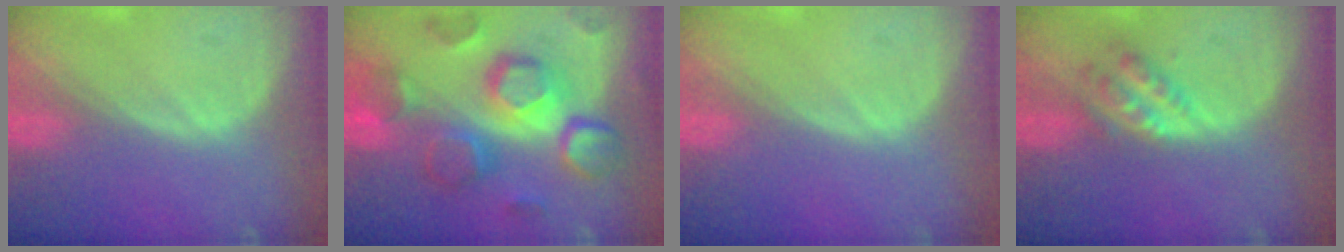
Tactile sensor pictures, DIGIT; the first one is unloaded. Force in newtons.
{"total": 12.3, "press": 12.3, "slide": 1.0}
{"total": 0.0}
{"total": 4.6, "press": 4.1, "slide": 2.2}